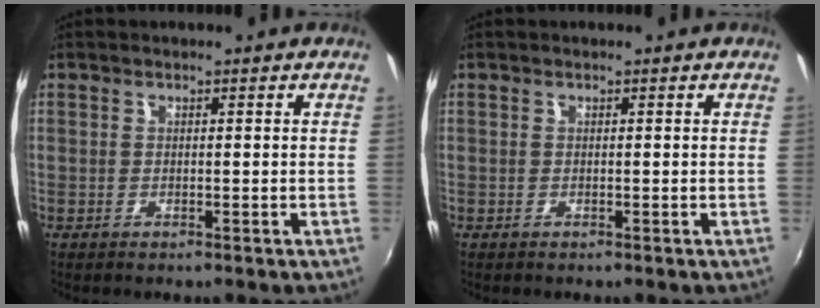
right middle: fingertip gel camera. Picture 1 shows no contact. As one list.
[{"total": 0.0}]